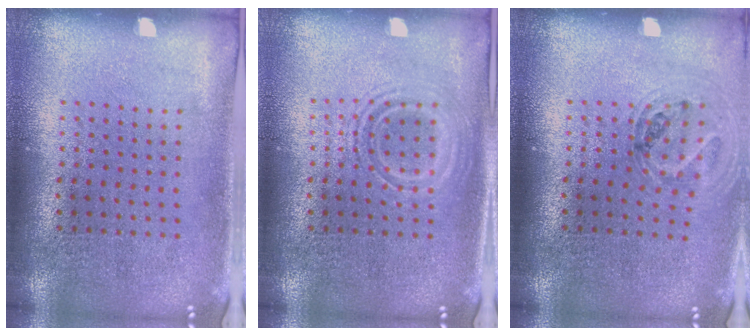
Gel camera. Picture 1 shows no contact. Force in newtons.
{"total": 1.1, "press": 1.1, "slide": 0.2}
{"total": 0.9, "press": 0.9, "slide": 0.0}